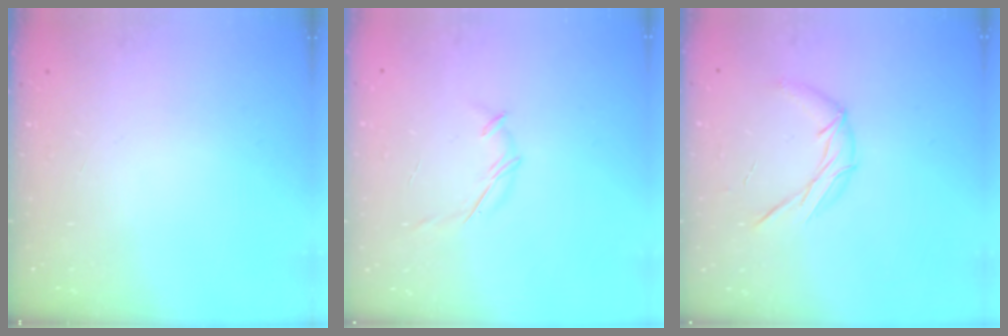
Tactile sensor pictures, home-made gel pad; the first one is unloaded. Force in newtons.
{"total": 4.7, "press": 4.5, "slide": 1.1}
{"total": 8.8, "press": 8.8, "slide": 0.4}